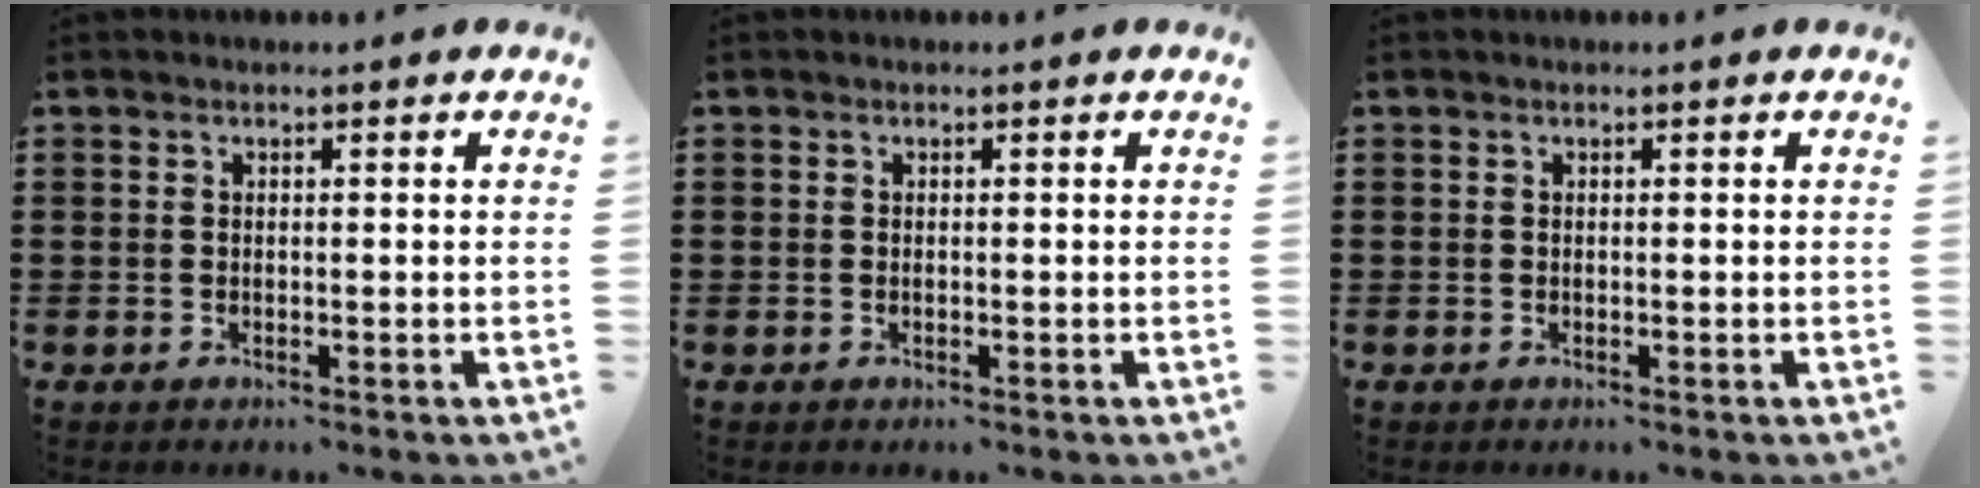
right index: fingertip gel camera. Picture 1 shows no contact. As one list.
[{"total": 0.0}, {"total": 0.0}]